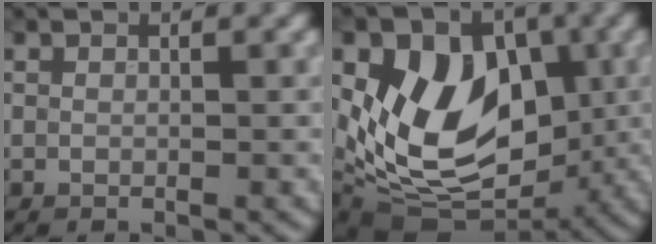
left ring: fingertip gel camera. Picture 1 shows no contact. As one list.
[{"total": 11.4, "force": [0.6, 8.0, 8.1], "torque": [-0.132, -0.017, 0.006]}]